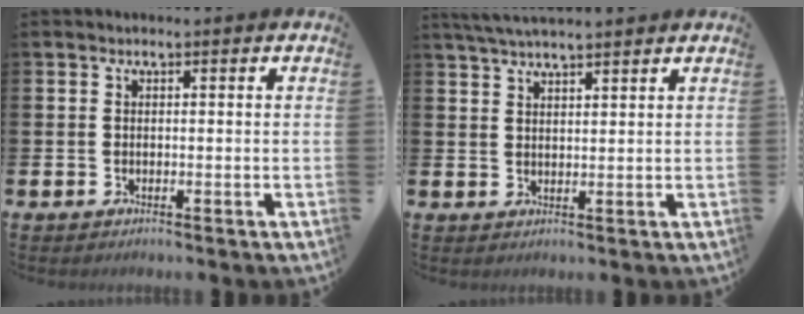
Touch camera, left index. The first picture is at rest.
{"total": 4.0, "force": [3.8, 0.2, 1.3], "torque": [-0.029, -0.009, 0.069]}